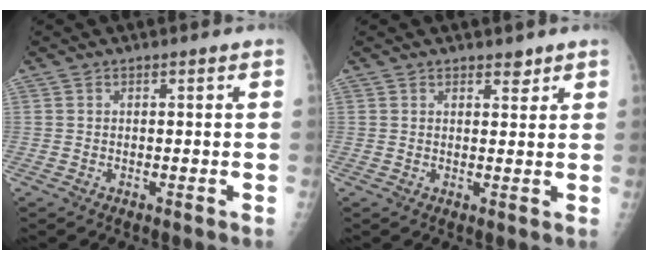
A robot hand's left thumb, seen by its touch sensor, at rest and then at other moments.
{"total": 2.1, "force": [1.7, 1.0, 0.8], "torque": [0.002, -0.011, 0.021]}